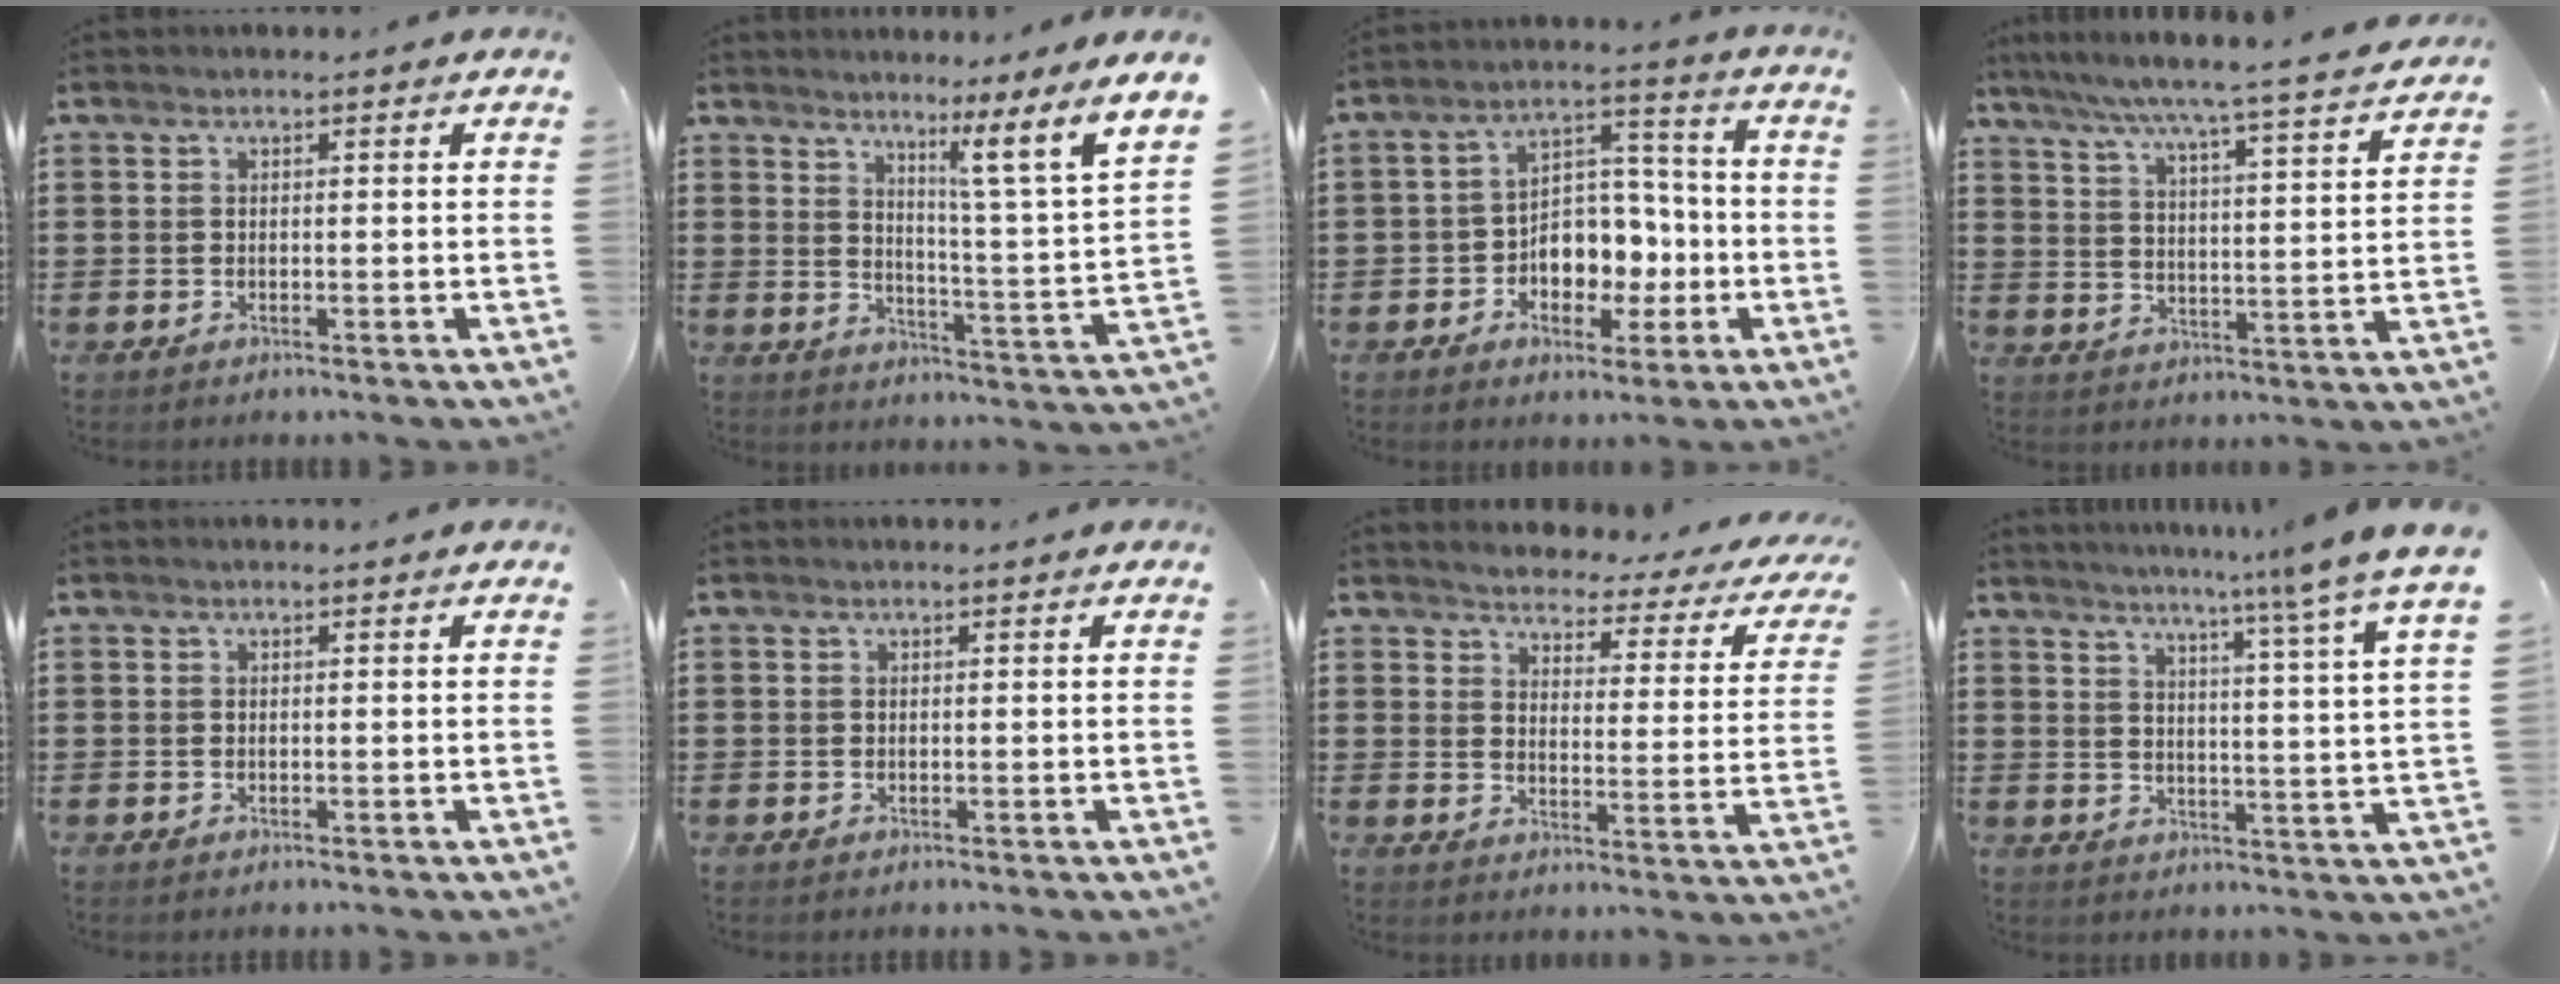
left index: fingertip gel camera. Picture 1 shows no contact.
{"total": 7.1, "force": [5.3, -2.1, 4.3], "torque": [-0.070, -0.063, 0.071]}
{"total": 6.8, "force": [-1.4, 5.9, 3.2], "torque": [-0.055, 0.010, -0.025]}
{"total": 5.7, "force": [5.1, -1.1, 2.2], "torque": [-0.066, -0.046, 0.078]}
{"total": 0.0}
{"total": 0.0}
{"total": 2.8, "force": [2.7, 0.6, -0.2], "torque": [-0.020, -0.024, 0.040]}
{"total": 6.7, "force": [5.7, -1.9, 2.8], "torque": [-0.069, -0.048, 0.090]}